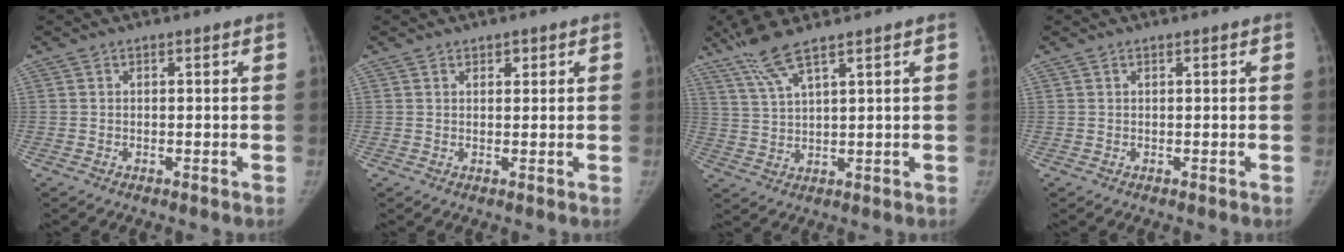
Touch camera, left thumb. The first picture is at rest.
{"total": 1.3, "force": [0.8, 0.8, 0.6], "torque": [0.000, -0.004, 0.011]}
{"total": 7.0, "force": [5.1, 0.6, 4.8], "torque": [-0.111, -0.016, 0.111]}
{"total": 0.0}